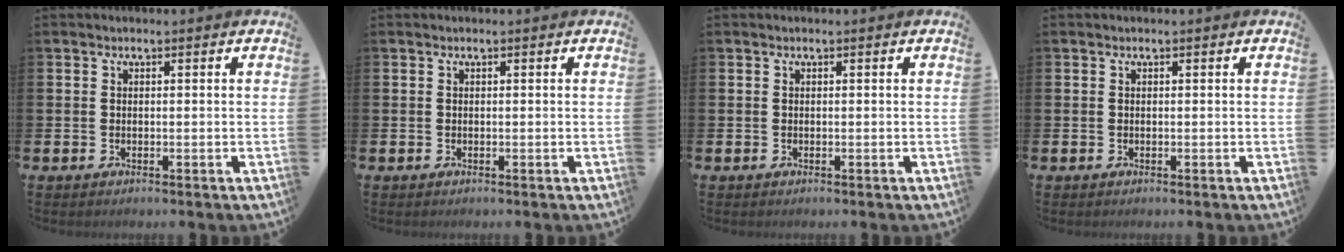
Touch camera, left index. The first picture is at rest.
{"total": 0.0}
{"total": 0.0}
{"total": 0.0}